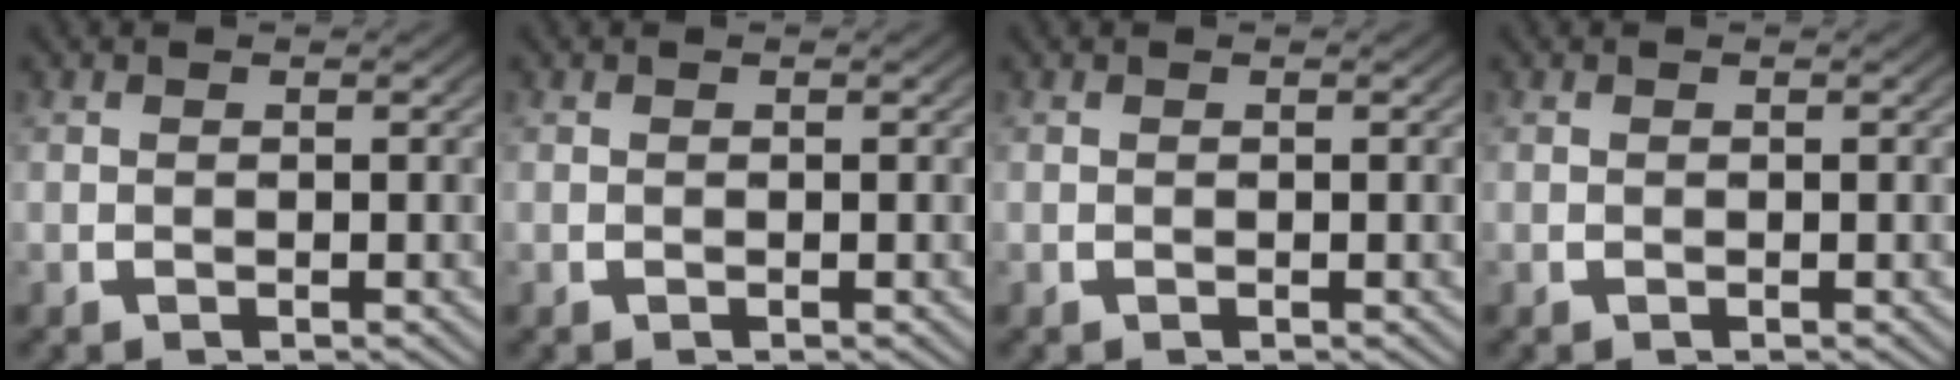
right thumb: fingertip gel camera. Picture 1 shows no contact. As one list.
[{"total": 0.0}, {"total": 0.0}, {"total": 0.0}]